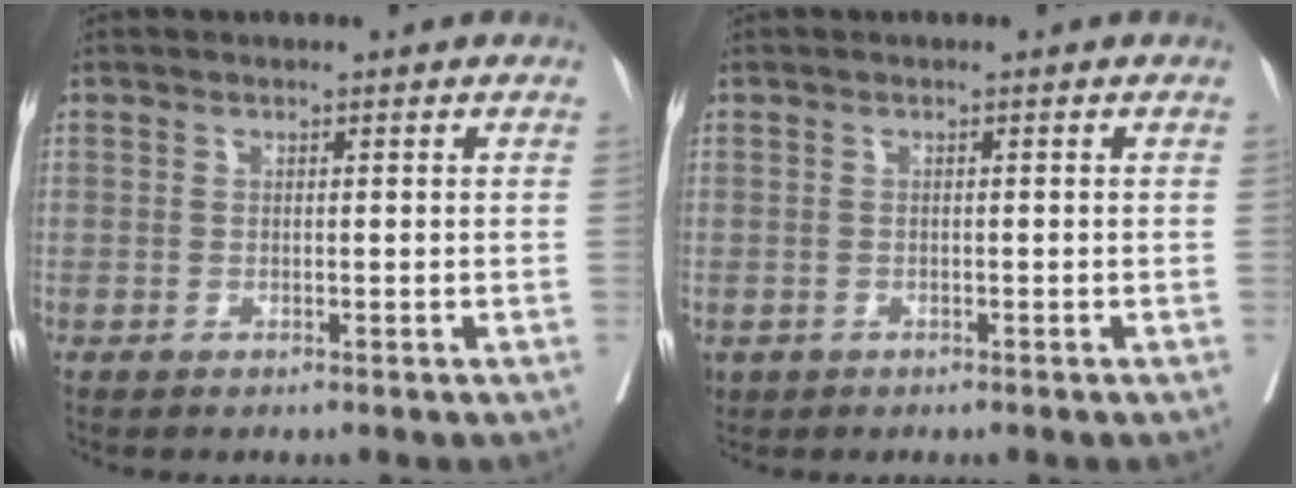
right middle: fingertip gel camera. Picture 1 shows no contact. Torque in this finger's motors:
{"motor_torque": [0.40, -0.38, 0.02, 0.04]}